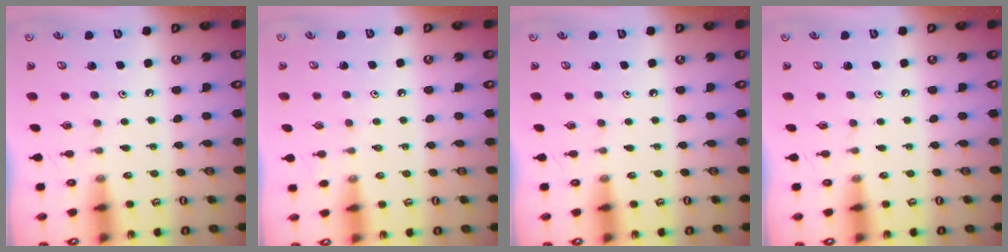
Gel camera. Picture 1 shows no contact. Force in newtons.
{"total": 0.6, "press": 0.6, "slide": 0.2}
{"total": 0.0}
{"total": 0.0}